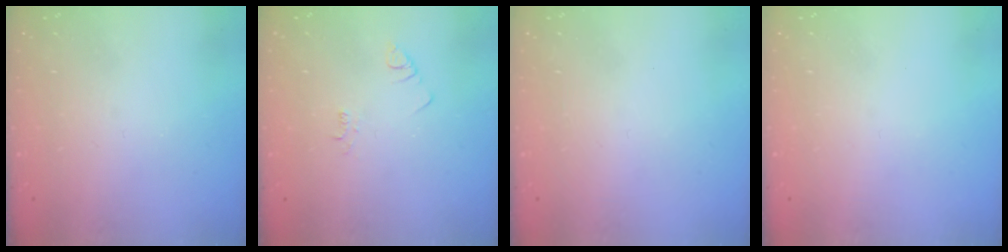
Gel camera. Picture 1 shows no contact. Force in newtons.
{"total": 2.1, "press": 2.1, "slide": 0.4}
{"total": 1.8, "press": 1.8, "slide": 0.2}
{"total": 0.0}